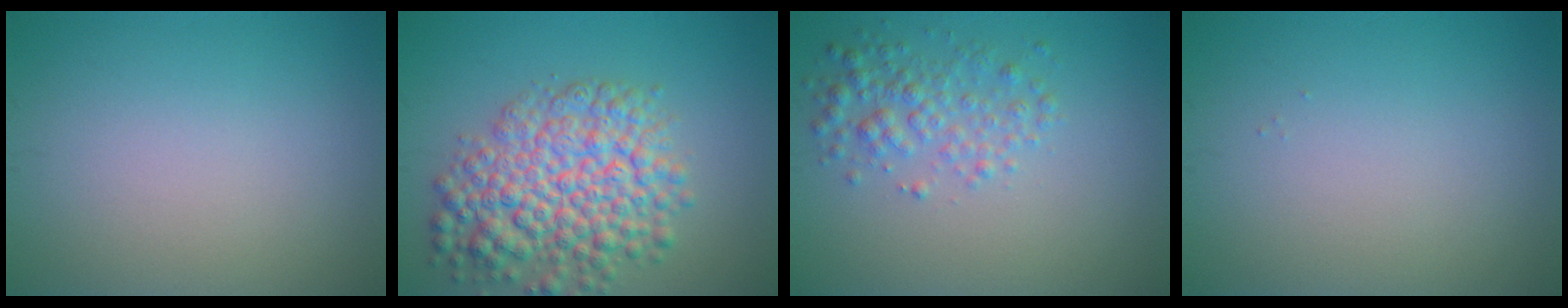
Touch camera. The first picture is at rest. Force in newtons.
{"total": 7.9, "press": 7.9, "slide": 0.3}
{"total": 2.8, "press": 2.8, "slide": 0.1}
{"total": 0.0}